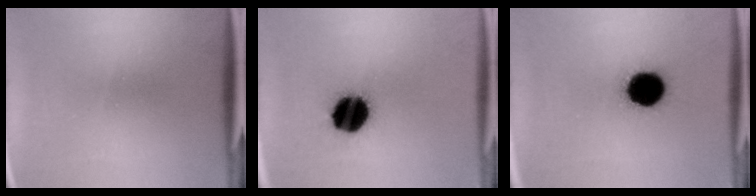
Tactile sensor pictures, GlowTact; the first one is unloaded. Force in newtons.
{"total": 14.4}
{"total": 14.9}